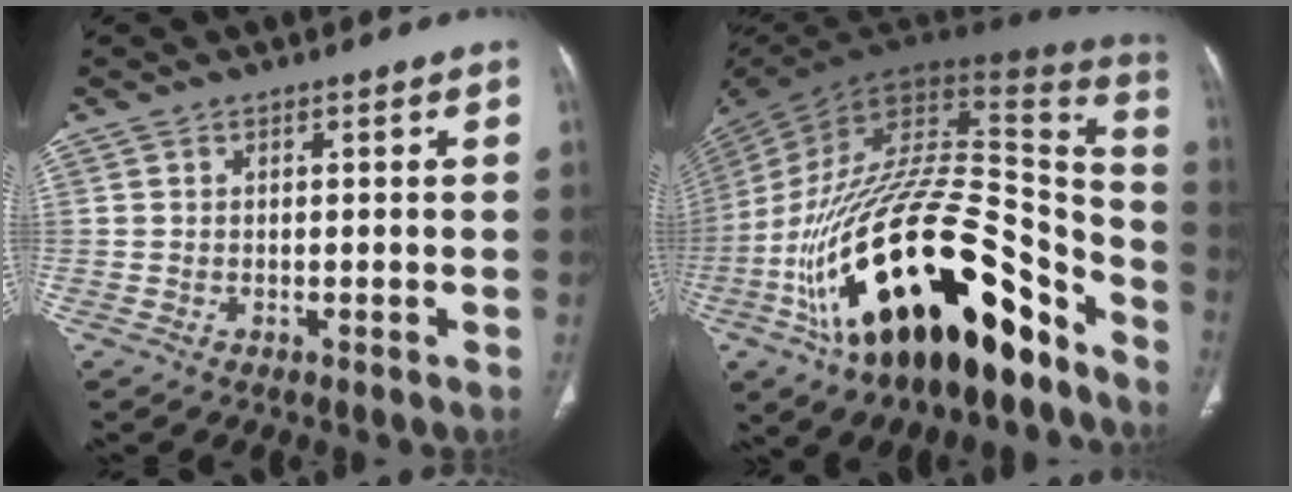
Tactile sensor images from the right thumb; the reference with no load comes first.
{"total": 38.3, "force": [-19.5, 16.3, 28.7], "torque": [-0.445, 0.076, -0.313]}